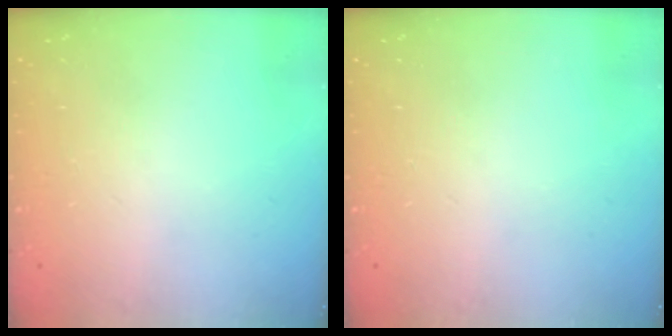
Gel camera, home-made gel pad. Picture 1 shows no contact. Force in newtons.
{"total": 0.0}